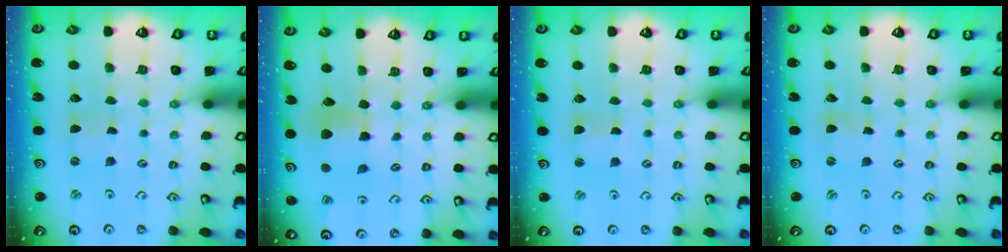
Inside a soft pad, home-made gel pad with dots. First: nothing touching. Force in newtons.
{"total": 7.4, "press": 7.4, "slide": 0.4}
{"total": 1.2, "press": 1.1, "slide": 0.3}
{"total": 0.0}